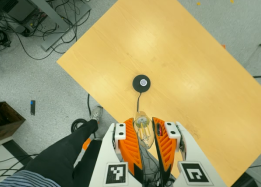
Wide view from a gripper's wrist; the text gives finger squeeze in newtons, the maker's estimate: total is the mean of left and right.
{"total": 22.1, "left": 26.0, "right": 18.2}